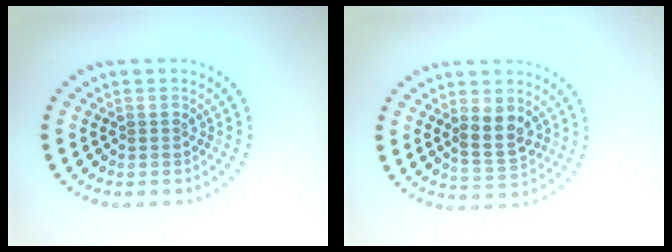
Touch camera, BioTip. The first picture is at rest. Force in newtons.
{"total": 3.0, "press": 2.9, "slide": 0.8}